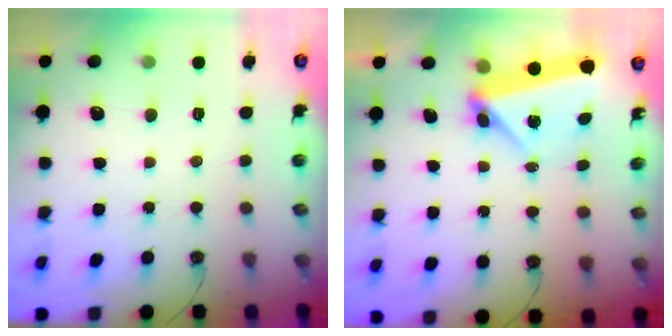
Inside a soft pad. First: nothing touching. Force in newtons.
{"total": 5.6, "press": 4.5, "slide": 3.3}